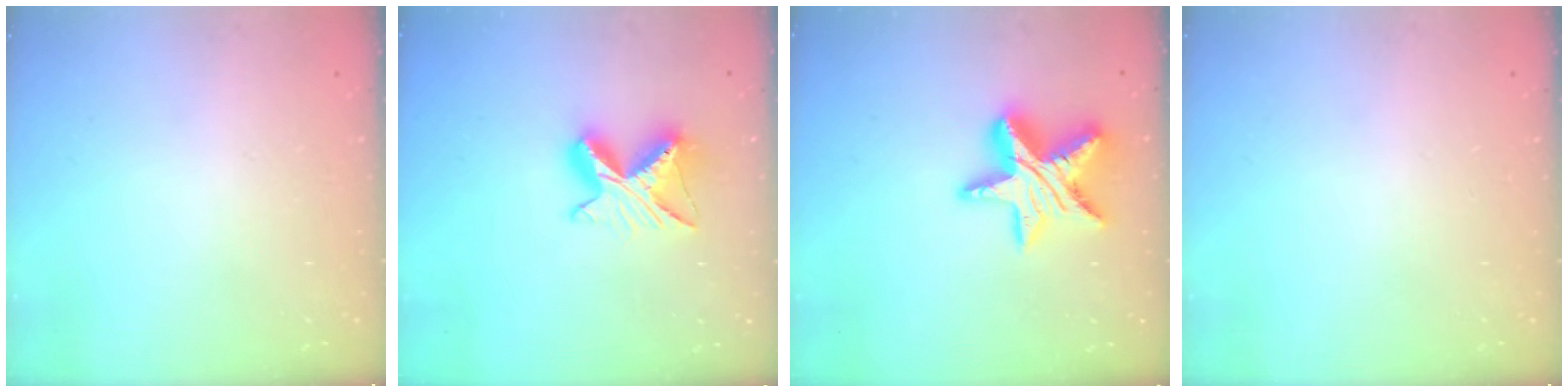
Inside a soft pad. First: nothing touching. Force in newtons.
{"total": 10.3, "press": 10.3, "slide": 1.1}
{"total": 15.4, "press": 15.3, "slide": 1.0}
{"total": 0.0}